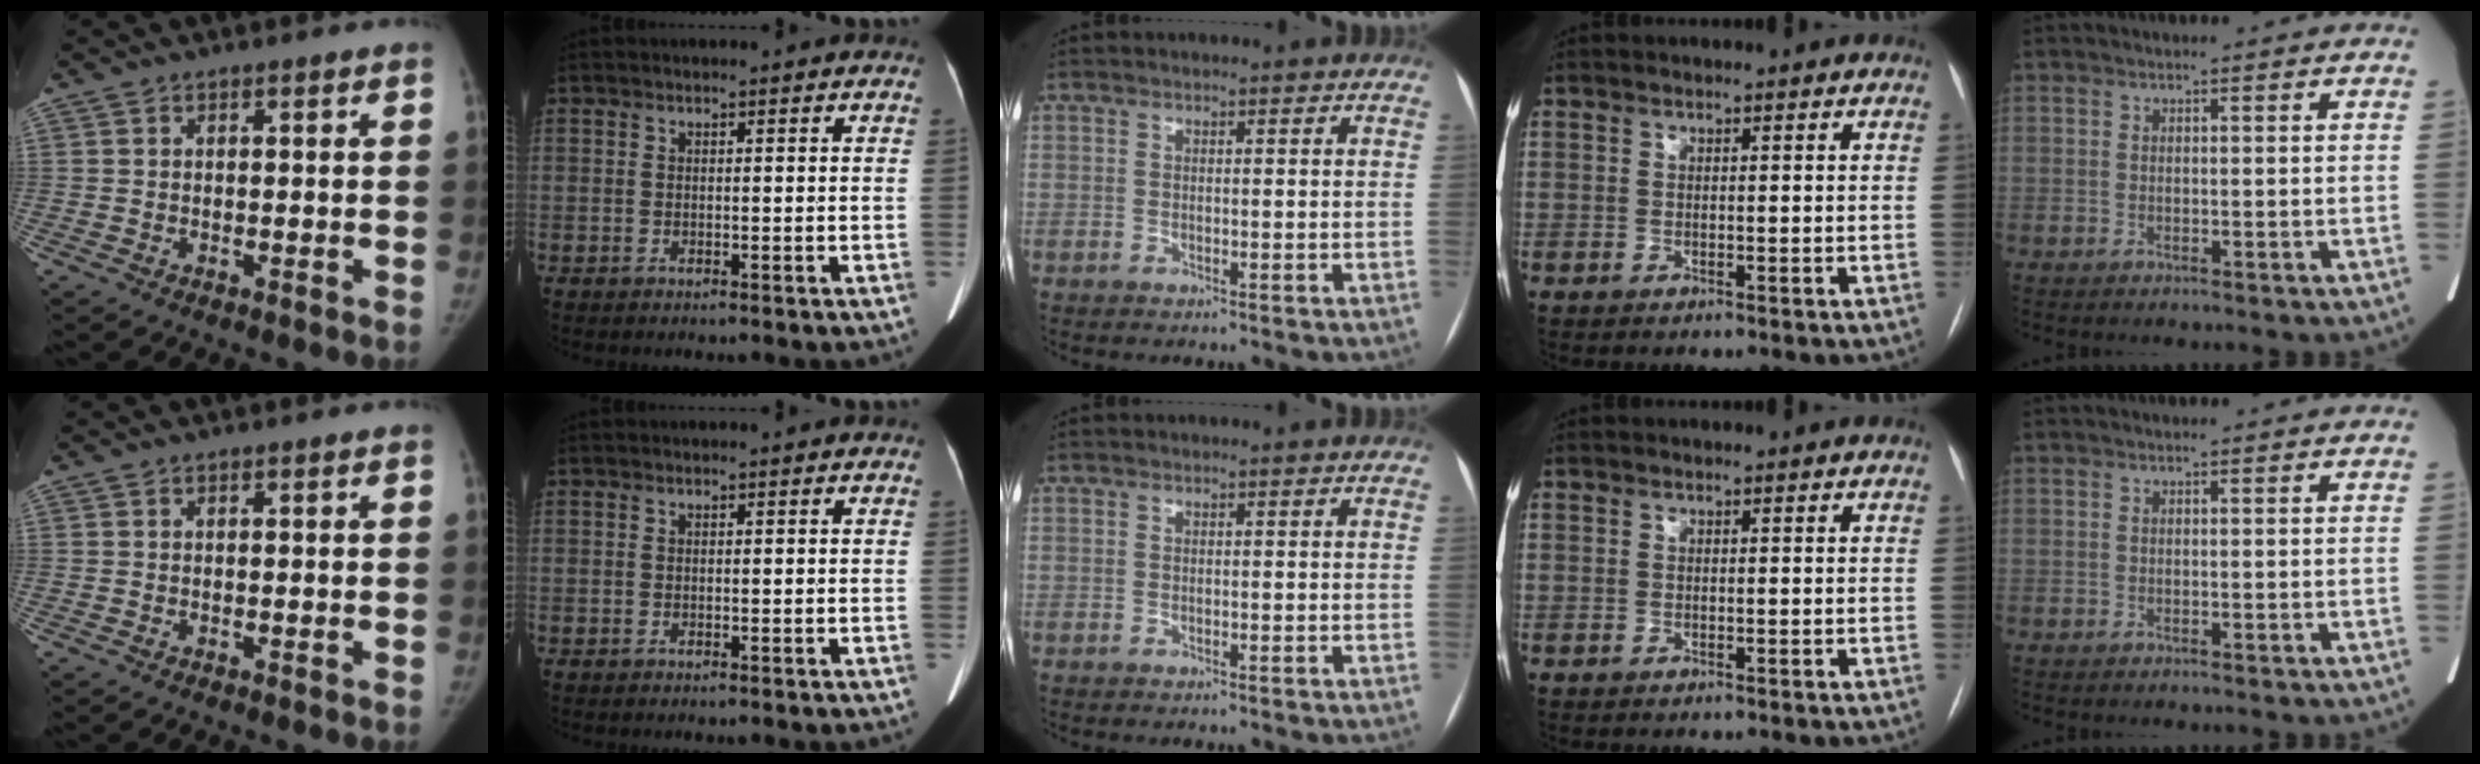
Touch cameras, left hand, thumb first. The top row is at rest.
{}